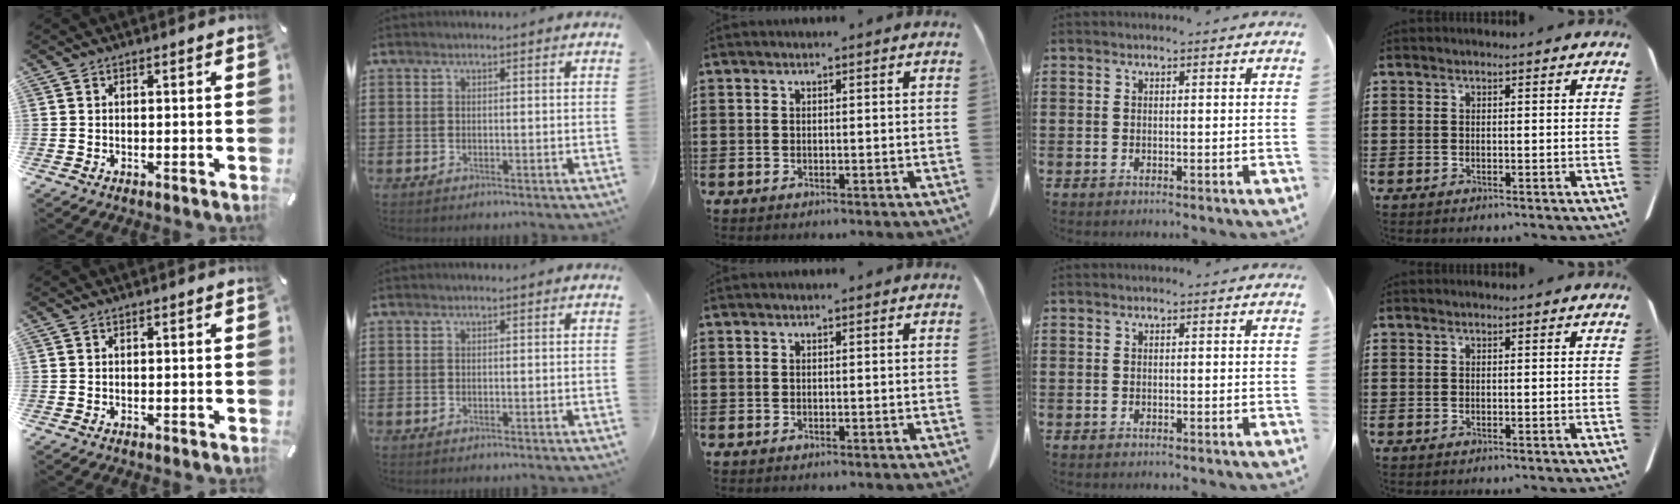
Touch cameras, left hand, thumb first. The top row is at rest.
{}